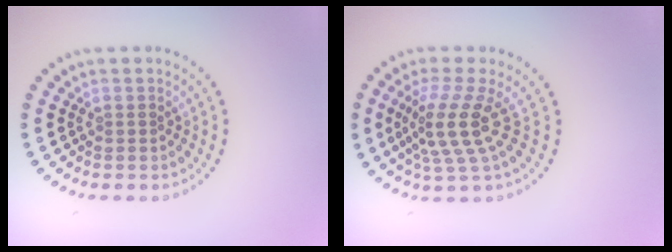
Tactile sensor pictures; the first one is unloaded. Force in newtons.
{"total": 4.2, "press": 3.0, "slide": 3.0}